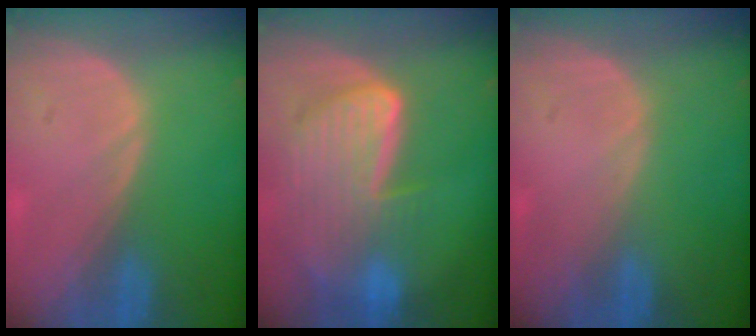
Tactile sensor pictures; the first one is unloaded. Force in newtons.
{"total": 9.1, "press": 8.0, "slide": 4.4}
{"total": 0.0}